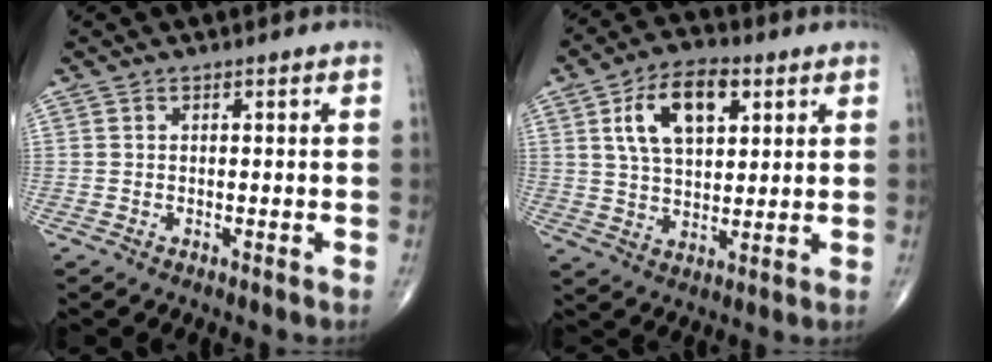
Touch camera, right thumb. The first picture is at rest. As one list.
[{"total": 12.6, "force": [4.6, 6.9, 9.4], "torque": [-0.147, -0.003, 0.079]}]